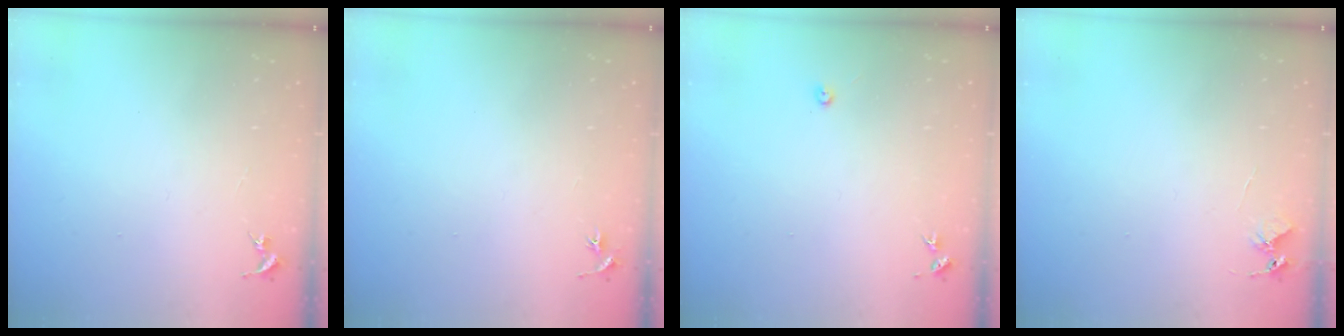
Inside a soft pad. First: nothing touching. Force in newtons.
{"total": 3.0, "press": 3.0, "slide": 0.3}
{"total": 3.0, "press": 3.0, "slide": 0.4}
{"total": 4.9, "press": 4.9, "slide": 0.3}